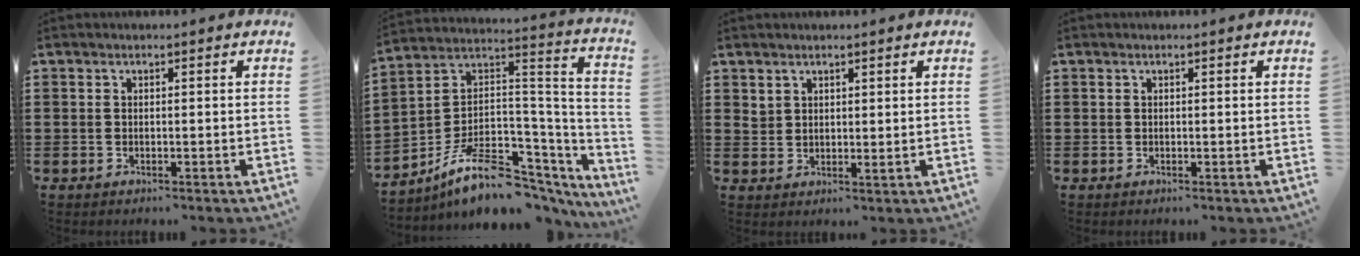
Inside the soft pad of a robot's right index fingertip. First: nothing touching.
{"total": 12.5, "force": [-7.1, 6.5, 8.0], "torque": [-0.162, 0.016, -0.122]}
{"total": 2.1, "force": [1.9, 0.9, 0.4], "torque": [-0.012, 0.001, 0.038]}
{"total": 0.0}